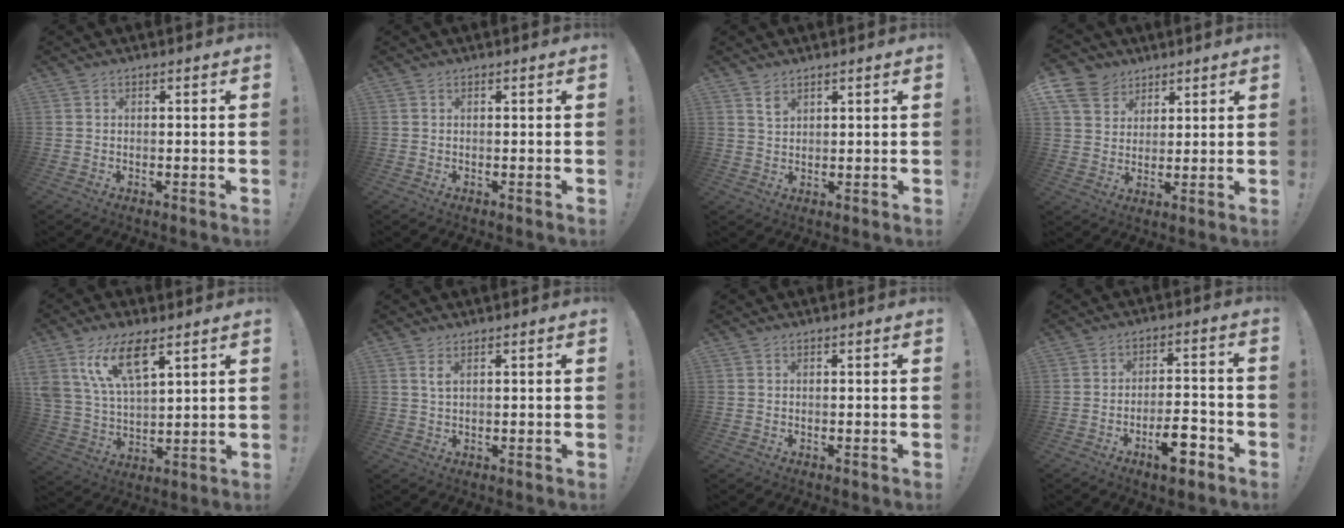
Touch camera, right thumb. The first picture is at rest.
{"total": 0.0}
{"total": 2.8, "force": [2.0, 1.5, 1.2], "torque": [-0.006, -0.016, 0.034]}
{"total": 9.9, "force": [6.1, 7.4, 2.6], "torque": [-0.053, -0.035, 0.123]}
{"total": 14.4, "force": [8.5, 6.3, 9.9], "torque": [-0.211, -0.030, 0.154]}
{"total": 1.9, "force": [0.9, 0.4, 1.7], "torque": [-0.032, -0.001, 0.014]}
{"total": 0.0}
{"total": 9.8, "force": [-5.6, 3.5, 7.3], "torque": [-0.111, 0.028, -0.099]}